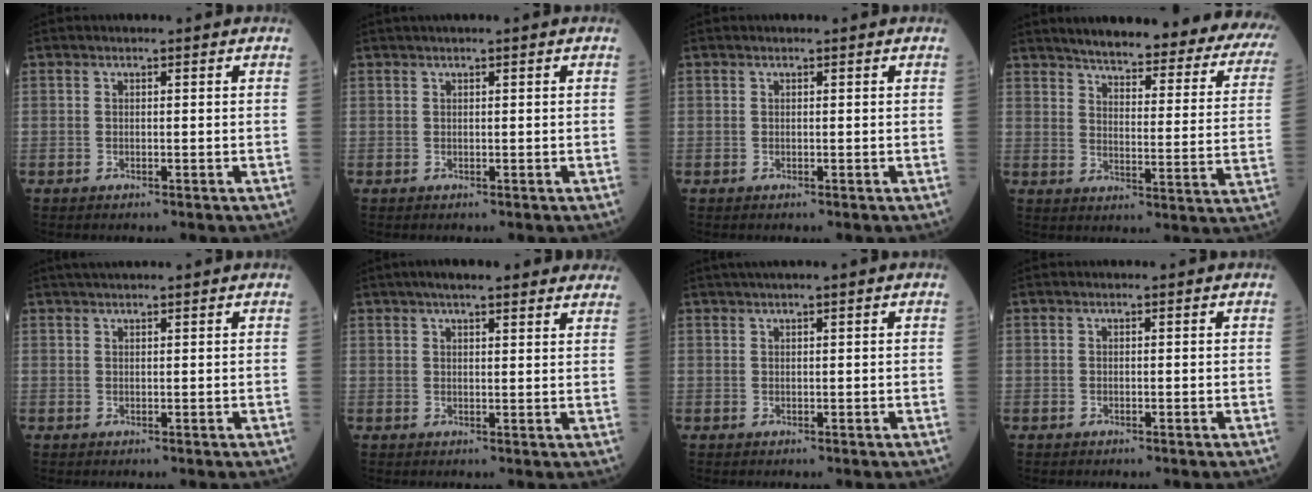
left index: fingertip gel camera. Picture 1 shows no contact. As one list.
[{"total": 0.9, "force": [0.5, -0.1, 0.7], "torque": [-0.015, 0.011, 0.012]}, {"total": 0.0}, {"total": 27.8, "force": [24.4, 4.7, 12.4], "torque": [-0.157, -0.070, 0.275]}, {"total": 3.1, "force": [2.8, -0.2, 1.5], "torque": [-0.016, 0.027, 0.048]}, {"total": 12.3, "force": [10.1, 2.3, 6.7], "torque": [-0.081, 0.033, 0.124]}, {"total": 2.6, "force": [1.8, -0.5, 1.7], "torque": [-0.027, 0.019, 0.036]}, {"total": 0.0}]